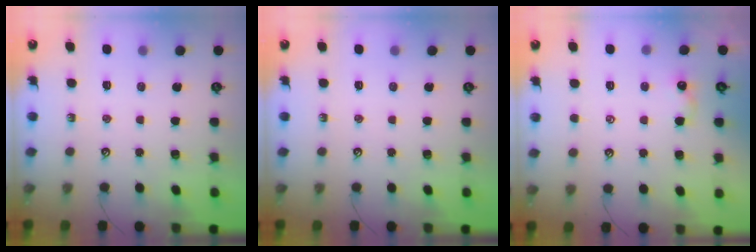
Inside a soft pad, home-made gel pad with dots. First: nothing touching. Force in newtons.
{"total": 0.0}
{"total": 1.6, "press": 1.6, "slide": 0.4}